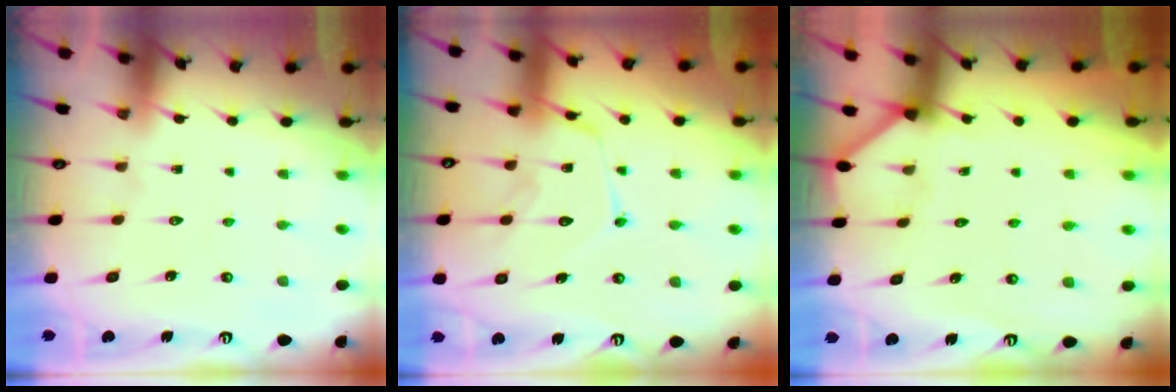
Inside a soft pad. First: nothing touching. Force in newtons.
{"total": 12.3, "press": 12.3, "slide": 0.7}
{"total": 2.0, "press": 2.0, "slide": 0.2}